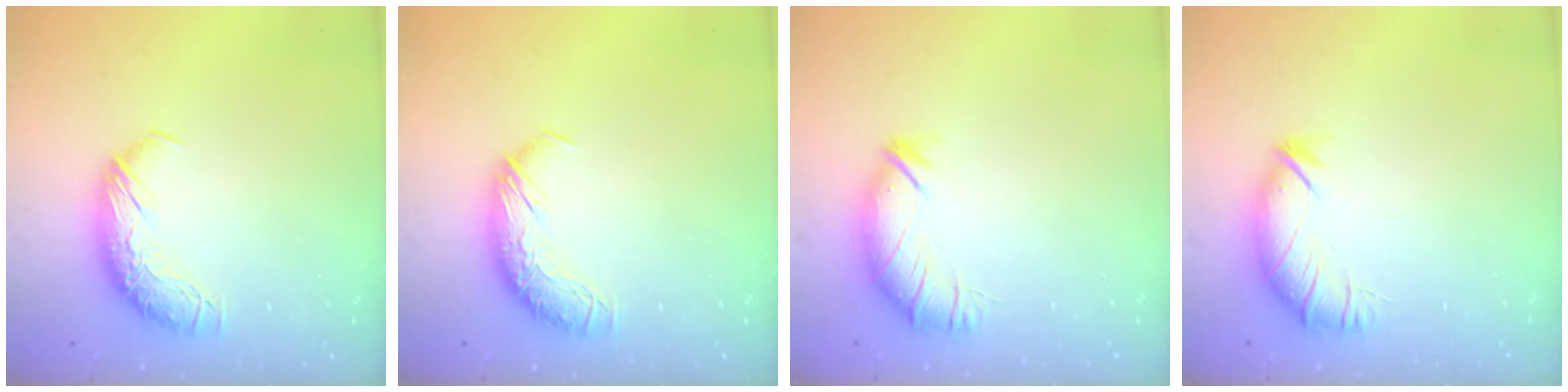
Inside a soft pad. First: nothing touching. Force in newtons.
{"total": 0.0}
{"total": 3.1, "press": 2.5, "slide": 1.9}
{"total": 3.0, "press": 2.4, "slide": 1.9}